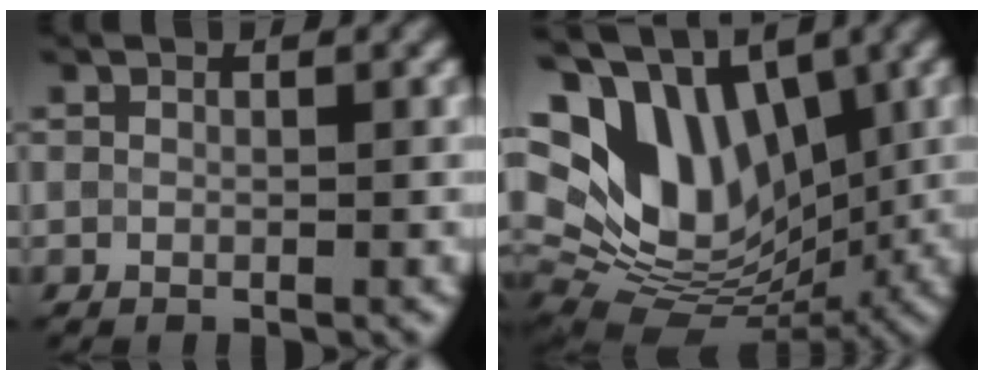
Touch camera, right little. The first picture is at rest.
{"total": 15.9, "force": [3.9, 10.7, 11.1], "torque": [-0.199, 0.006, 0.076]}